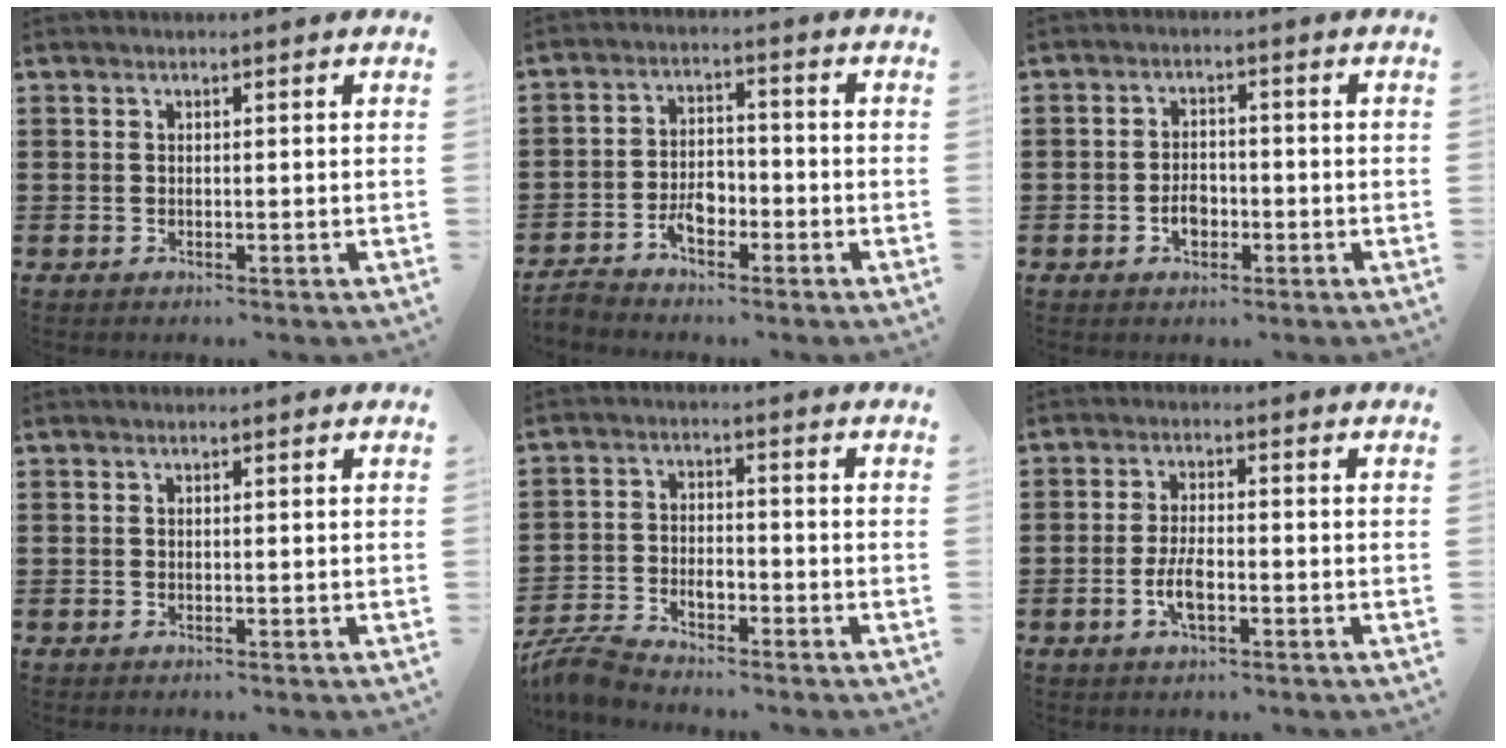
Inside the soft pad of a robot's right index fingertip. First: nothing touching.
{"total": 4.4, "force": [-2.9, 2.2, 2.4], "torque": [-0.054, 0.008, -0.060]}
{"total": 3.0, "force": [-1.2, 2.2, 1.7], "torque": [-0.026, -0.001, -0.025]}
{"total": 0.0}
{"total": 4.0, "force": [-3.5, 1.1, 1.6], "torque": [-0.044, 0.008, -0.073]}
{"total": 4.4, "force": [-1.5, 1.6, 3.8], "torque": [-0.085, -0.001, -0.033]}